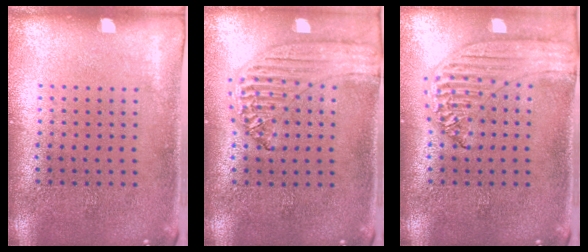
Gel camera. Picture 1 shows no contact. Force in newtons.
{"total": 1.2, "press": 1.2, "slide": 0.1}
{"total": 1.3, "press": 1.2, "slide": 0.2}